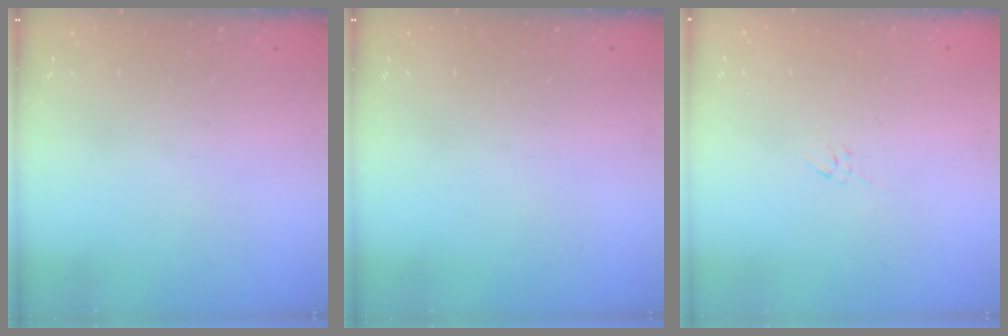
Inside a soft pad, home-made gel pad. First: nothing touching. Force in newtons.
{"total": 0.0}
{"total": 2.2, "press": 2.1, "slide": 0.4}